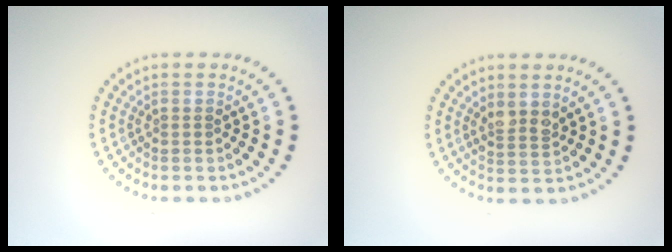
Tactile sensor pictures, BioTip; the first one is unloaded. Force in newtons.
{"total": 1.7, "press": 1.4, "slide": 1.0}